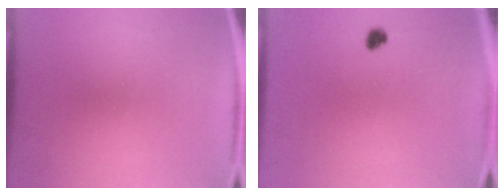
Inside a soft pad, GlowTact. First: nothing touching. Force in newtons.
{"total": 1.7}